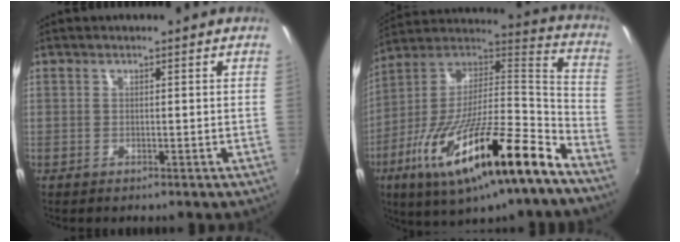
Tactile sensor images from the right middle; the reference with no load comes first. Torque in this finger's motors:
{"motor_torque": [1.90, -0.24, 1.05, 0.21]}